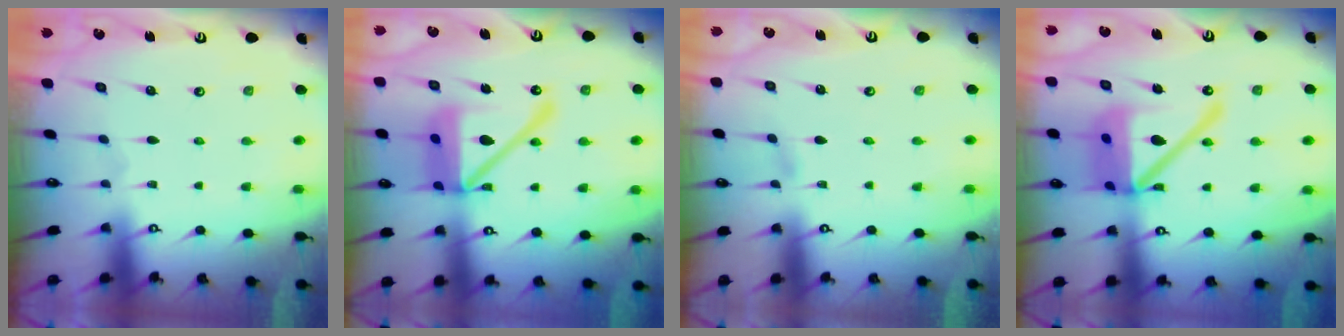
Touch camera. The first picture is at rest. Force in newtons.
{"total": 19.5, "press": 19.3, "slide": 2.7}
{"total": 1.7, "press": 1.7, "slide": 0.1}
{"total": 20.3, "press": 20.0, "slide": 3.5}